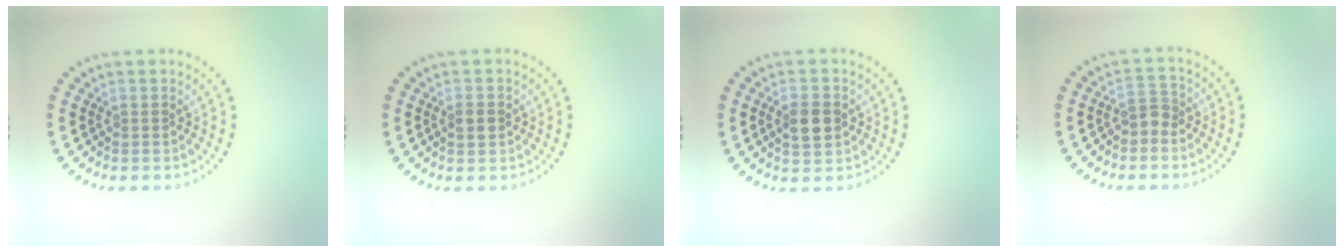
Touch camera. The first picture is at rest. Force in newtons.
{"total": 1.8, "press": 1.8, "slide": 0.0}
{"total": 3.1, "press": 3.1, "slide": 0.1}
{"total": 1.7, "press": 1.4, "slide": 1.0}